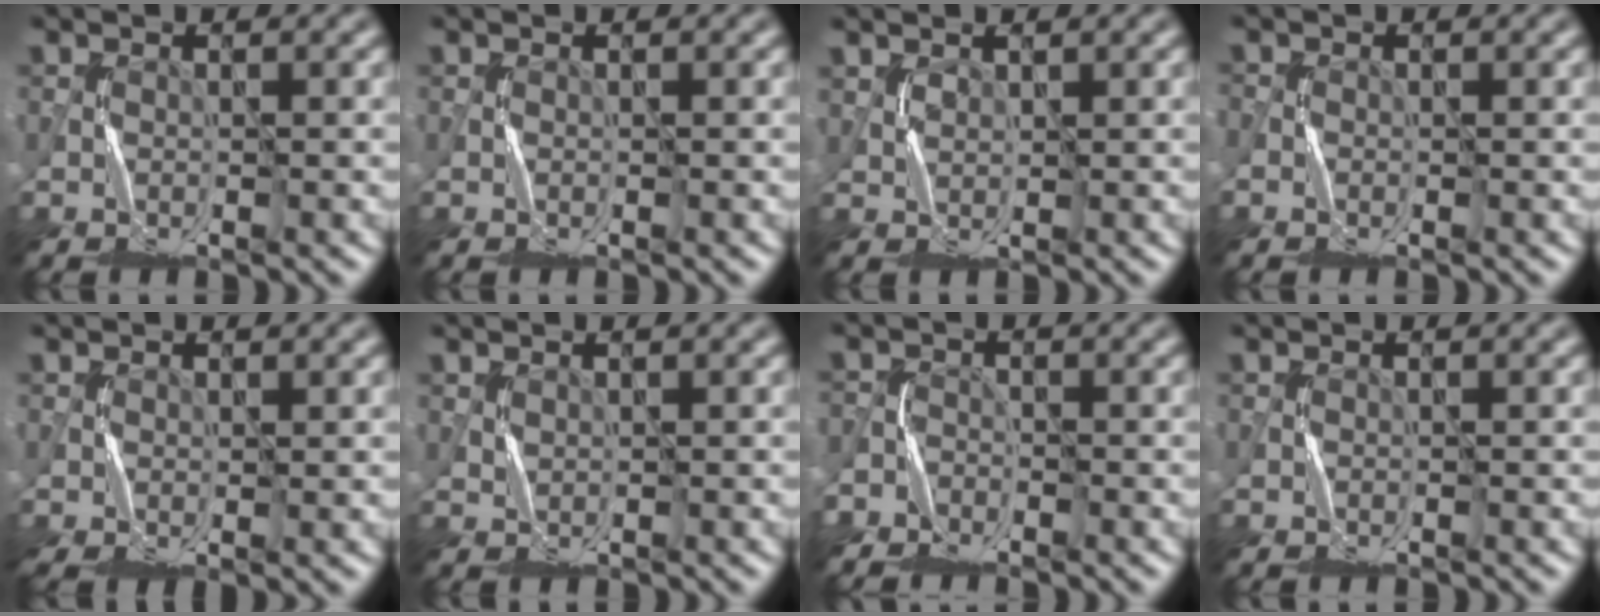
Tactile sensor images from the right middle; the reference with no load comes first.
{"total": 0.0}
{"total": 1.0, "force": [0.8, 0.5, 0.0], "torque": [-0.003, -0.001, 0.023]}
{"total": 0.8, "force": [-0.5, 0.6, 0.2], "torque": [0.000, -0.001, -0.011]}
{"total": 1.4, "force": [0.4, 0.6, 1.2], "torque": [-0.032, -0.001, 0.010]}
{"total": 0.7, "force": [0.6, 0.3, 0.1], "torque": [-0.005, -0.002, 0.017]}
{"total": 3.2, "force": [-2.8, 1.5, -0.4], "torque": [0.019, -0.001, -0.051]}
{"total": 0.0}